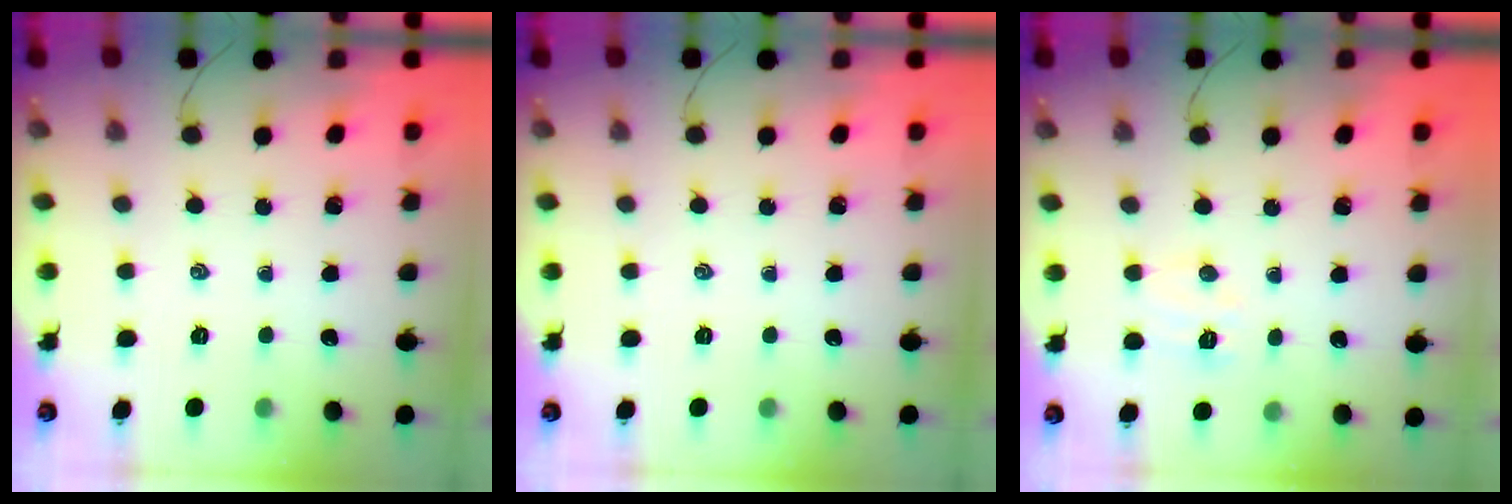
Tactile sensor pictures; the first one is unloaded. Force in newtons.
{"total": 0.0}
{"total": 5.1, "press": 4.9, "slide": 1.1}